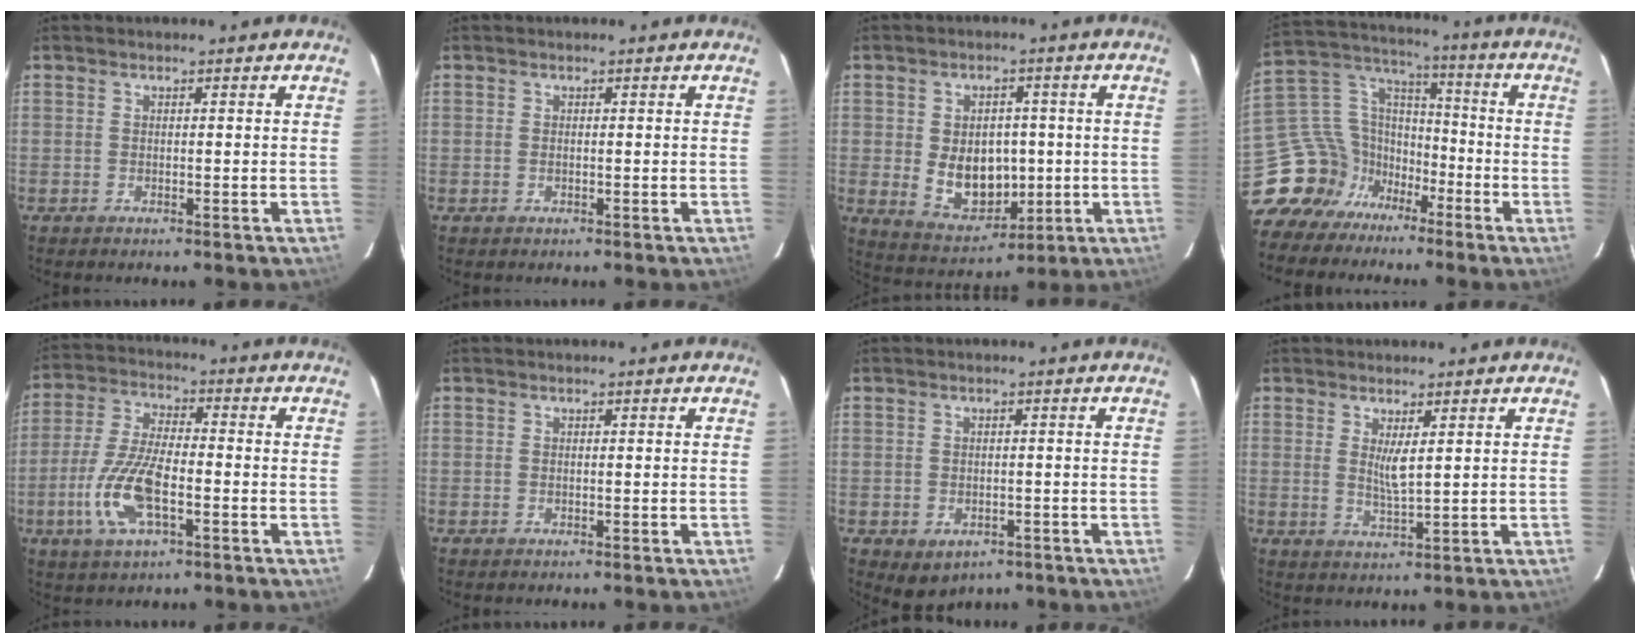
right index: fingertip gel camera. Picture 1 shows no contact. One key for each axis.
{"total": 0.0}
{"total": 10.5, "fx": -0.6, "fy": 7.9, "fz": 6.9, "tx": -0.138, "ty": -0.005, "tz": 0.016}
{"total": 14.5, "fx": -10.4, "fy": 9.6, "fz": 3.5, "tx": -0.082, "ty": 0.046, "tz": -0.189}
{"total": 12.1, "fx": -4.2, "fy": 4.4, "fz": 10.5, "tx": -0.227, "ty": -0.004, "tz": -0.081}
{"total": 0.0}
{"total": 4.5, "fx": -2.1, "fy": 3.5, "fz": 2.0, "tx": -0.041, "ty": -0.007, "tz": -0.014}
{"total": 3.4, "fx": 1.2, "fy": 0.4, "fz": 3.2, "tx": -0.056, "ty": -0.009, "tz": 0.021}